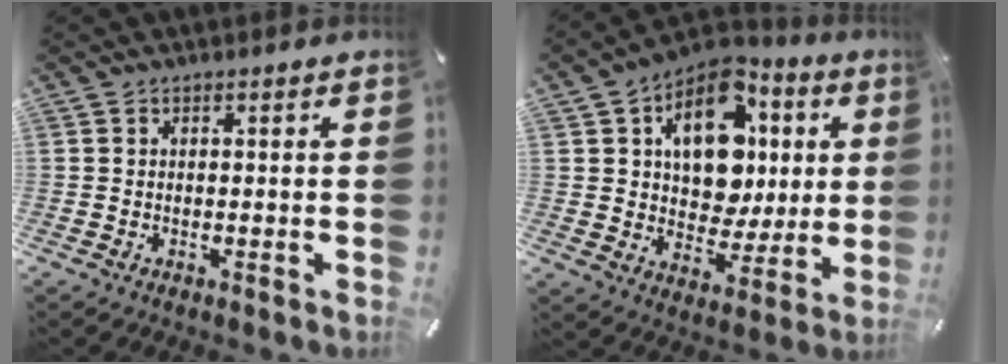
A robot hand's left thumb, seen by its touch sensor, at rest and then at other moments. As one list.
[{"total": 16.1, "force": [4.7, 11.8, 9.8], "torque": [-0.141, -0.024, 0.089]}]